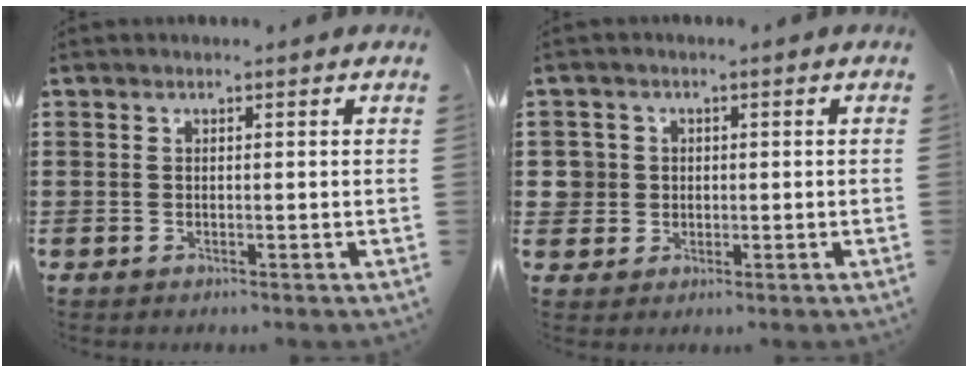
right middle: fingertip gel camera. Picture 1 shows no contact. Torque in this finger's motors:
{"motor_torque": [-0.14, 0.06, 0.00, -0.01]}